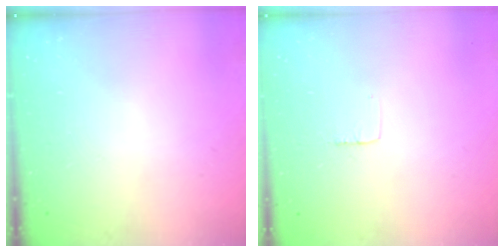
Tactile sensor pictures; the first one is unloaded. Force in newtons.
{"total": 2.3, "press": 2.3, "slide": 0.1}